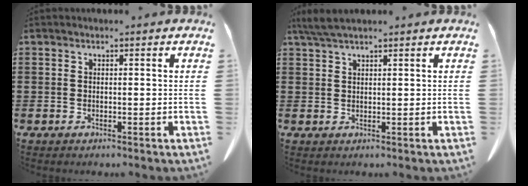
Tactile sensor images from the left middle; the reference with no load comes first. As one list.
[{"total": 2.8, "force": [2.1, 0.3, 1.8], "torque": [-0.041, -0.001, 0.042]}]